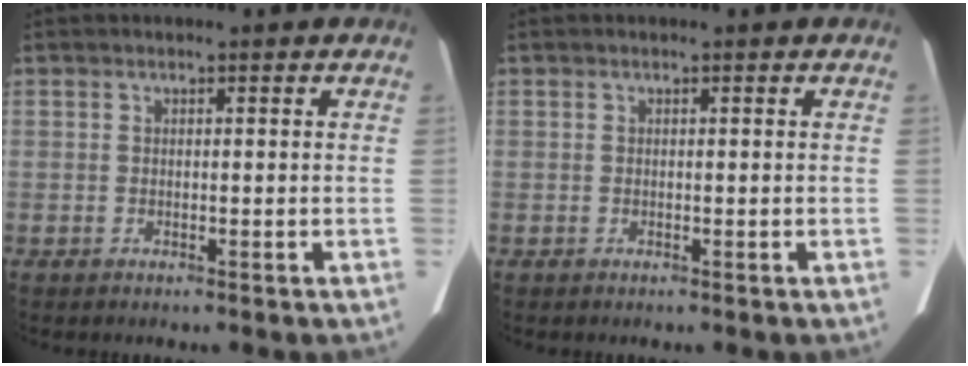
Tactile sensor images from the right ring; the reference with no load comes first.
{"total": 0.0}